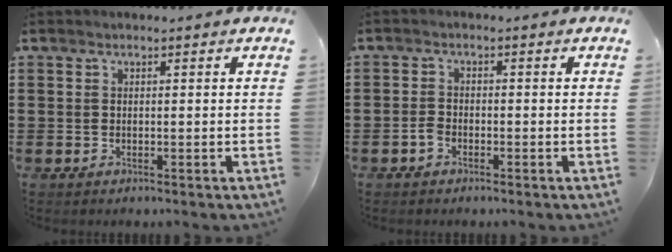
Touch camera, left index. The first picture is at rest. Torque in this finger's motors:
{"motor_torque": [0.20, 0.17, 0.07, 0.03]}